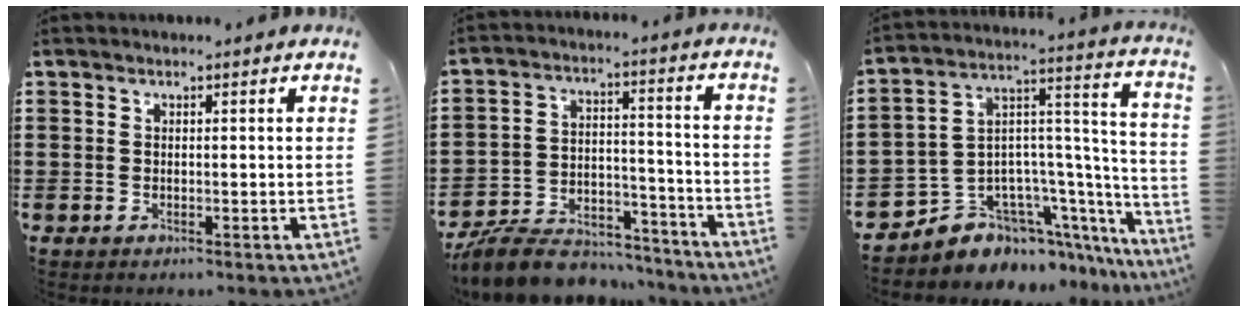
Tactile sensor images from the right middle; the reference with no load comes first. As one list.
[{"total": 8.5, "force": [-8.0, 2.0, 2.1], "torque": [-0.041, 0.021, -0.156]}, {"total": 6.9, "force": [-5.5, 4.0, 0.3], "torque": [-0.021, -0.009, -0.106]}]